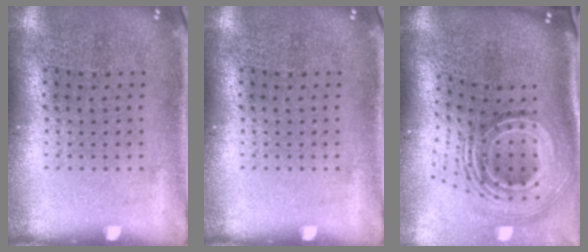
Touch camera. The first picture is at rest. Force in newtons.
{"total": 0.0}
{"total": 2.8, "press": 1.8, "slide": 2.1}